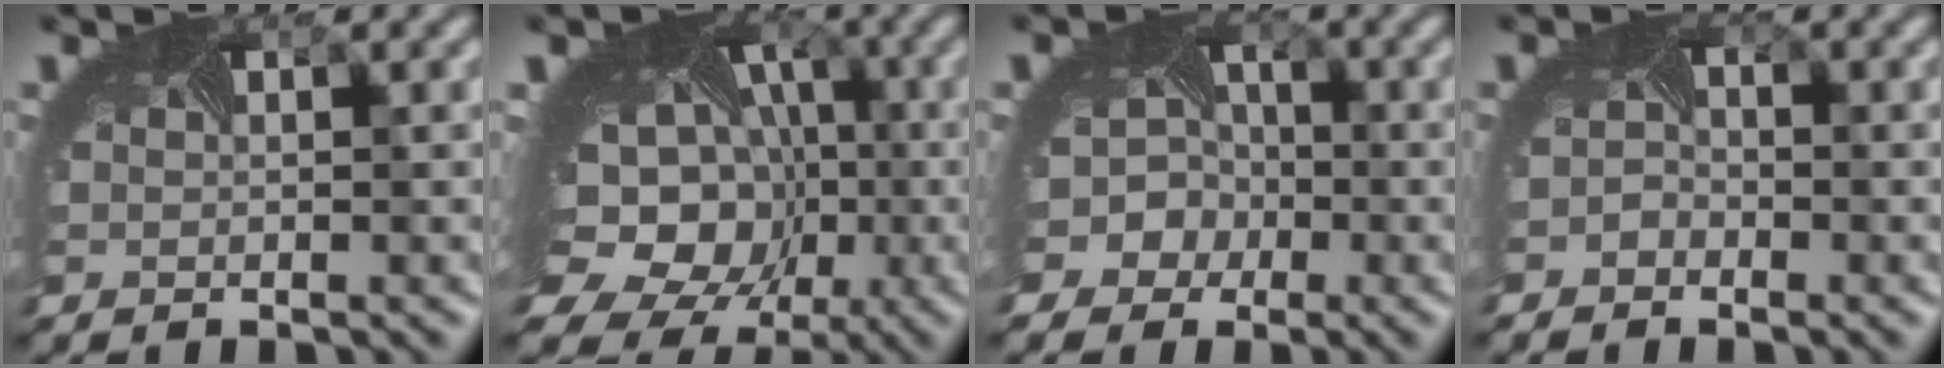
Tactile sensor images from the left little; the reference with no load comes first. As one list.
[{"total": 17.3, "force": [-3.2, 14.3, 9.1], "torque": [-0.152, -0.026, -0.064]}, {"total": 6.9, "force": [-2.2, 6.2, 2.1], "torque": [-0.028, 0.004, -0.064]}, {"total": 1.2, "force": [-1.0, 0.6, 0.0], "torque": [-0.006, -0.005, -0.024]}]